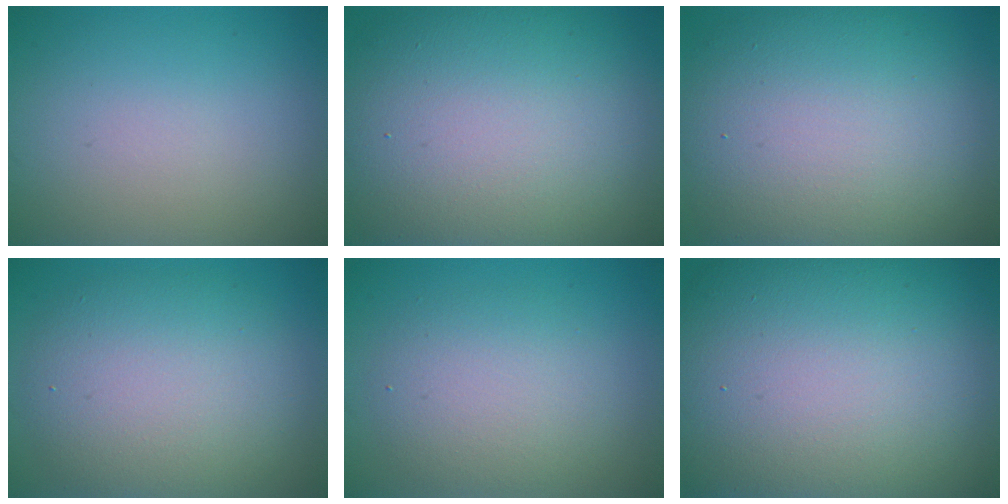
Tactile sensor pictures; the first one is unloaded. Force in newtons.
{"total": 15.9, "press": 15.8, "slide": 0.9}
{"total": 13.6, "press": 13.6, "slide": 0.7}
{"total": 7.7, "press": 7.7, "slide": 0.5}
{"total": 4.4, "press": 4.3, "slide": 0.6}
{"total": 21.9, "press": 21.9, "slide": 0.7}